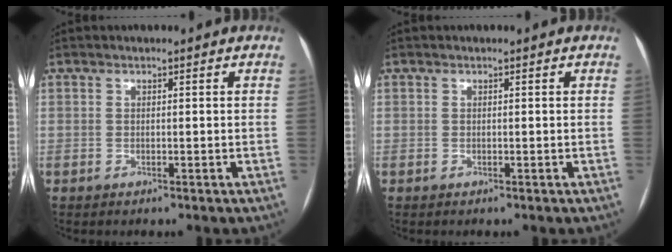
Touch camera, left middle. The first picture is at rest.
{"total": 0.0}